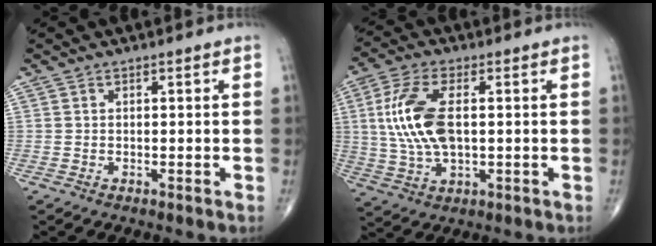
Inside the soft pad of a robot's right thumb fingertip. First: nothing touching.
{"total": 12.7, "force": [1.3, 6.2, 11.0], "torque": [-0.237, 0.004, 0.029]}